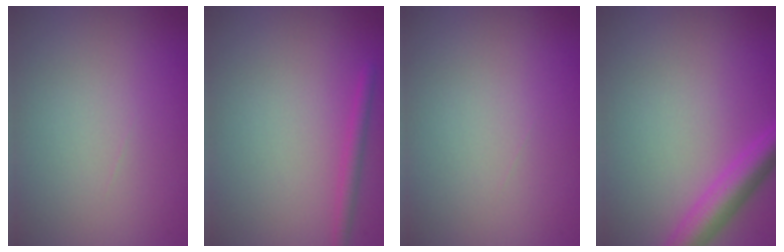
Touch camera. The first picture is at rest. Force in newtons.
{"total": 1.5, "press": 1.4, "slide": 0.1}
{"total": 0.0}
{"total": 3.9, "press": 3.9, "slide": 0.1}